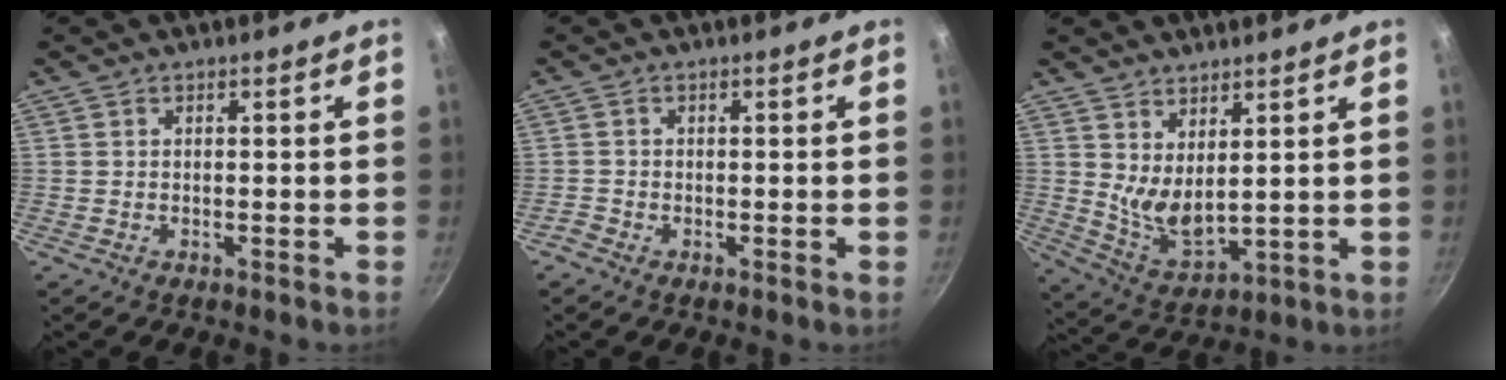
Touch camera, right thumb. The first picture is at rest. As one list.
[{"total": 1.0, "force": [-0.7, 0.6, 0.3], "torque": [-0.005, 0.001, -0.021]}, {"total": 8.5, "force": [4.6, 3.4, 6.4], "torque": [-0.100, -0.057, 0.095]}]